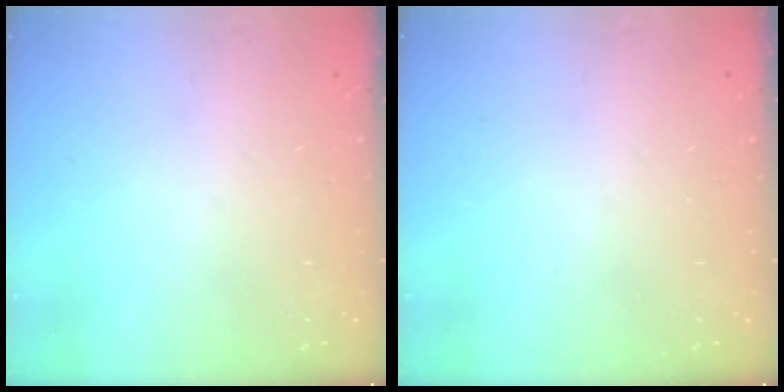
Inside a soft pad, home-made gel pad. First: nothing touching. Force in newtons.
{"total": 0.0}